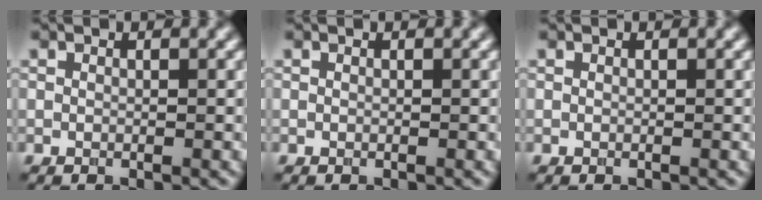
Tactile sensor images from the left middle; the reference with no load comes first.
{"total": 0.0}
{"total": 0.0}